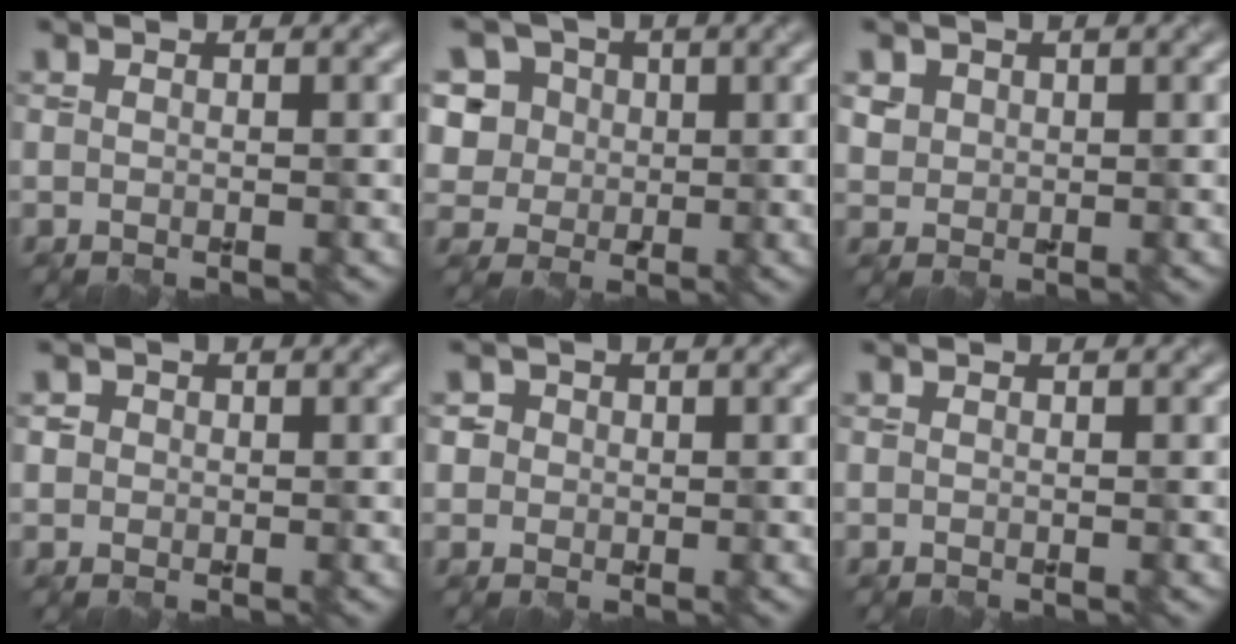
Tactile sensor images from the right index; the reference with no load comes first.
{"total": 9.3, "force": [3.6, 7.7, 3.8], "torque": [-0.083, 0.029, 0.042]}
{"total": 2.0, "force": [0.9, 1.7, 0.5], "torque": [-0.020, -0.003, 0.035]}
{"total": 1.4, "force": [0.4, 1.3, 0.3], "torque": [0.003, 0.003, 0.007]}
{"total": 2.7, "force": [1.0, 2.4, 0.8], "torque": [-0.003, 0.011, 0.012]}
{"total": 0.0}